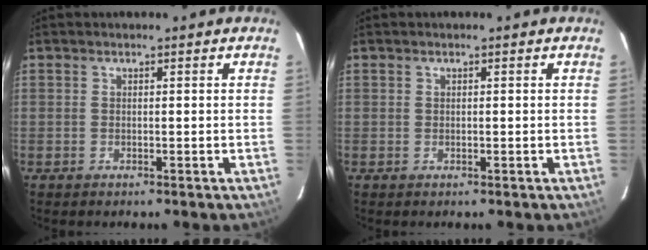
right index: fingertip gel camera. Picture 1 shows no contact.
{"total": 0.0}